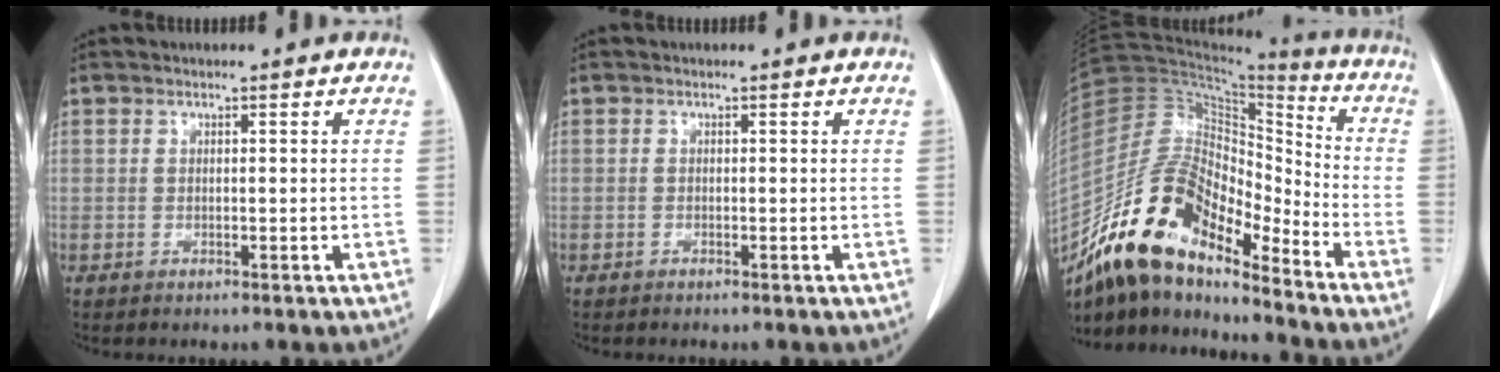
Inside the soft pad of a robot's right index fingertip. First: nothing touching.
{"total": 0.0}
{"total": 18.0, "force": [-13.7, 6.1, 9.9], "torque": [-0.175, 0.040, -0.247]}